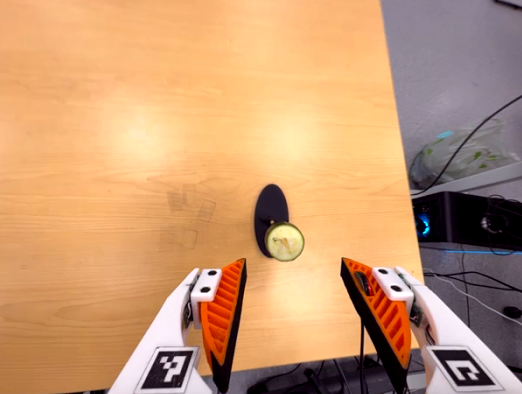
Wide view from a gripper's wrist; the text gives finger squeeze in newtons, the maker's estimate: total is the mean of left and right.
{"total": 0.0}